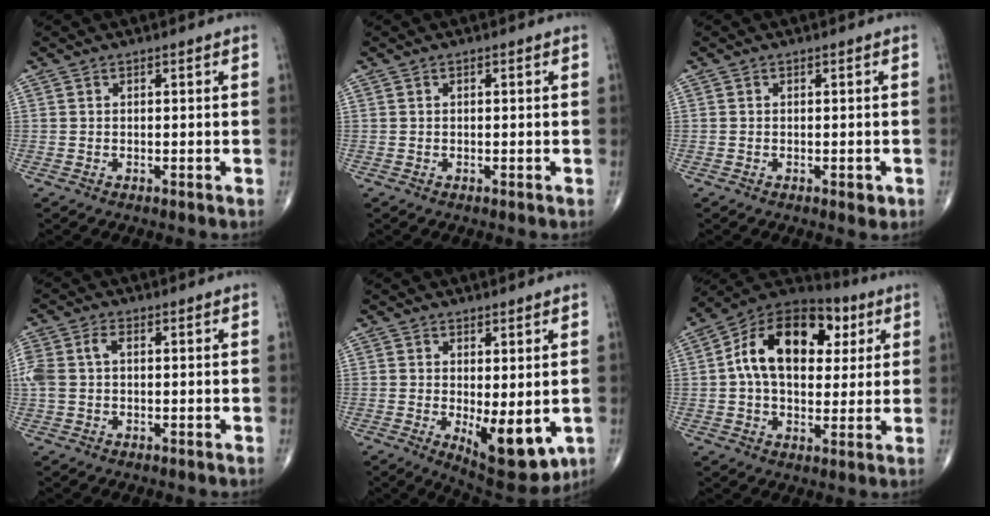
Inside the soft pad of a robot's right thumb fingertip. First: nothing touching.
{"total": 0.0}
{"total": 1.5, "force": [-0.6, 0.8, 1.2], "torque": [-0.012, -0.001, -0.007]}
{"total": 5.6, "force": [0.5, 3.5, 4.3], "torque": [-0.124, 0.023, 0.009]}
{"total": 10.4, "force": [-2.0, 4.4, 9.3], "torque": [-0.113, -0.025, -0.014]}
{"total": 19.3, "force": [4.4, 12.2, 14.2], "torque": [-0.206, 0.015, 0.061]}